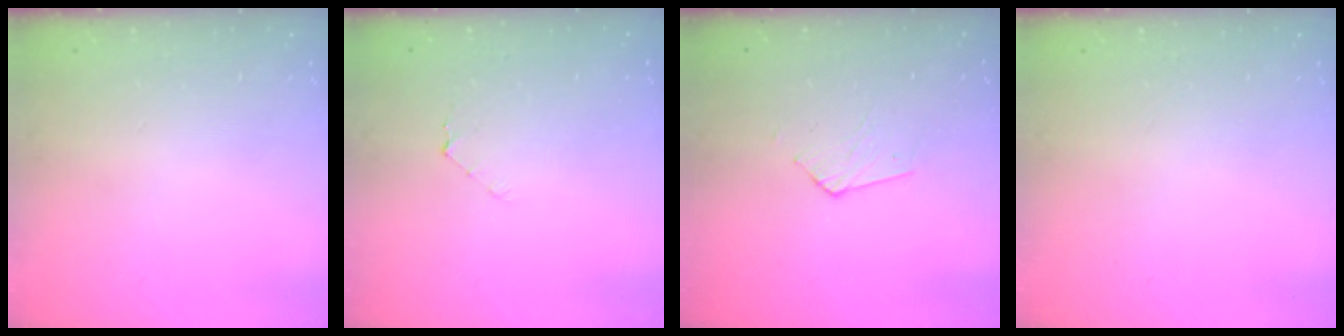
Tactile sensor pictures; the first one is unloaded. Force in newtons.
{"total": 3.5, "press": 3.5, "slide": 0.3}
{"total": 2.6, "press": 2.6, "slide": 0.2}
{"total": 0.0}